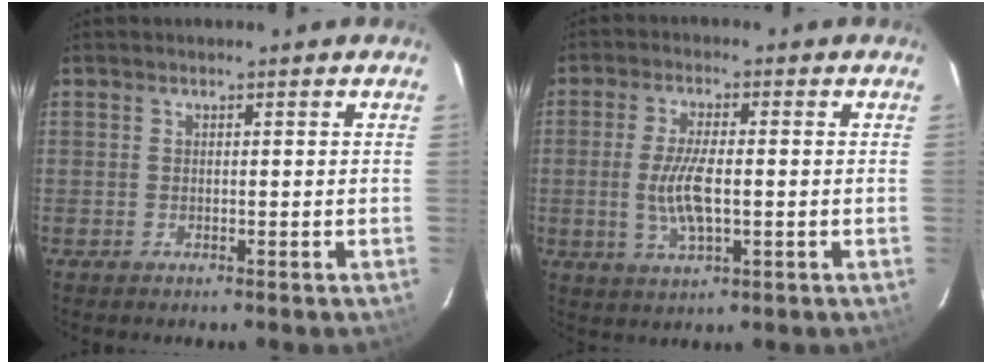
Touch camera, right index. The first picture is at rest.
{"total": 7.5, "force": [-0.9, 2.4, 7.1], "torque": [-0.144, -0.004, -0.015]}